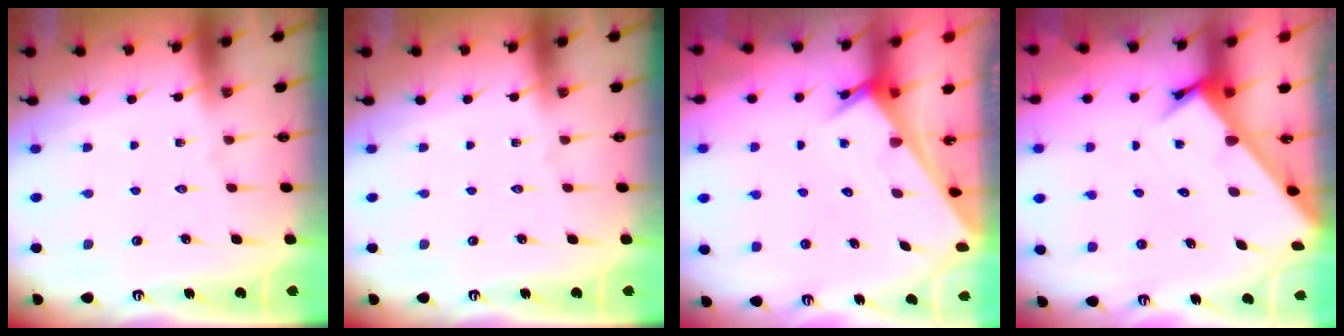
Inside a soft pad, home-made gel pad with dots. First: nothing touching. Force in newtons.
{"total": 0.0}
{"total": 3.2, "press": 3.2, "slide": 0.2}
{"total": 3.2, "press": 3.2, "slide": 0.1}